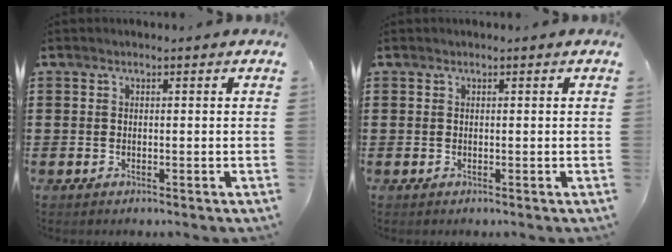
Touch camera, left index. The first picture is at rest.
{"total": 0.0}